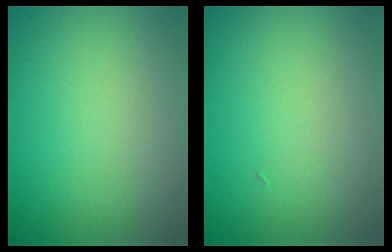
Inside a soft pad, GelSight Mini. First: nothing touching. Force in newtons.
{"total": 0.0}